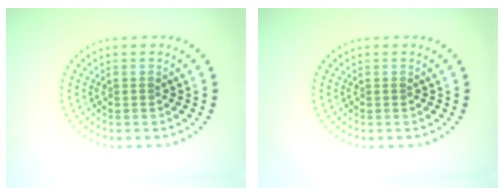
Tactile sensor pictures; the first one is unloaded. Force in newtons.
{"total": 0.0}